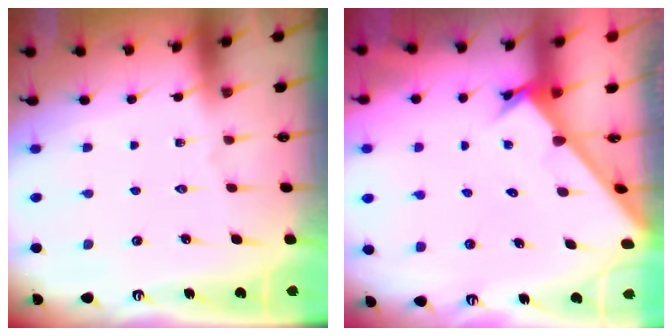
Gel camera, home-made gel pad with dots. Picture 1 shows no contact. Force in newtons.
{"total": 2.7, "press": 2.7, "slide": 0.2}